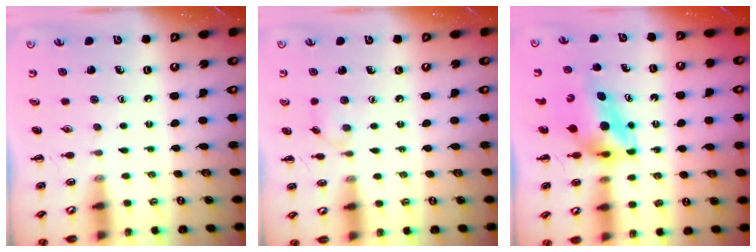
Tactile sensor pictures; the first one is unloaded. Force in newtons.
{"total": 5.1, "press": 4.7, "slide": 1.7}
{"total": 4.6, "press": 4.5, "slide": 1.1}